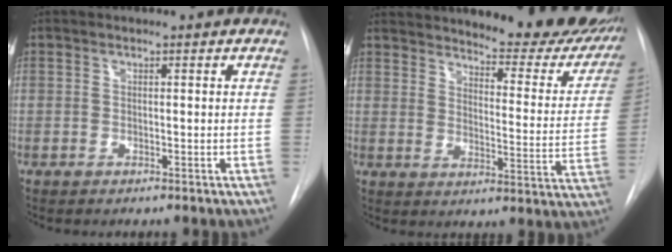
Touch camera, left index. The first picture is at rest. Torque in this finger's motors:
{"motor_torque": [0.61, -0.58, 0.38, 0.15]}